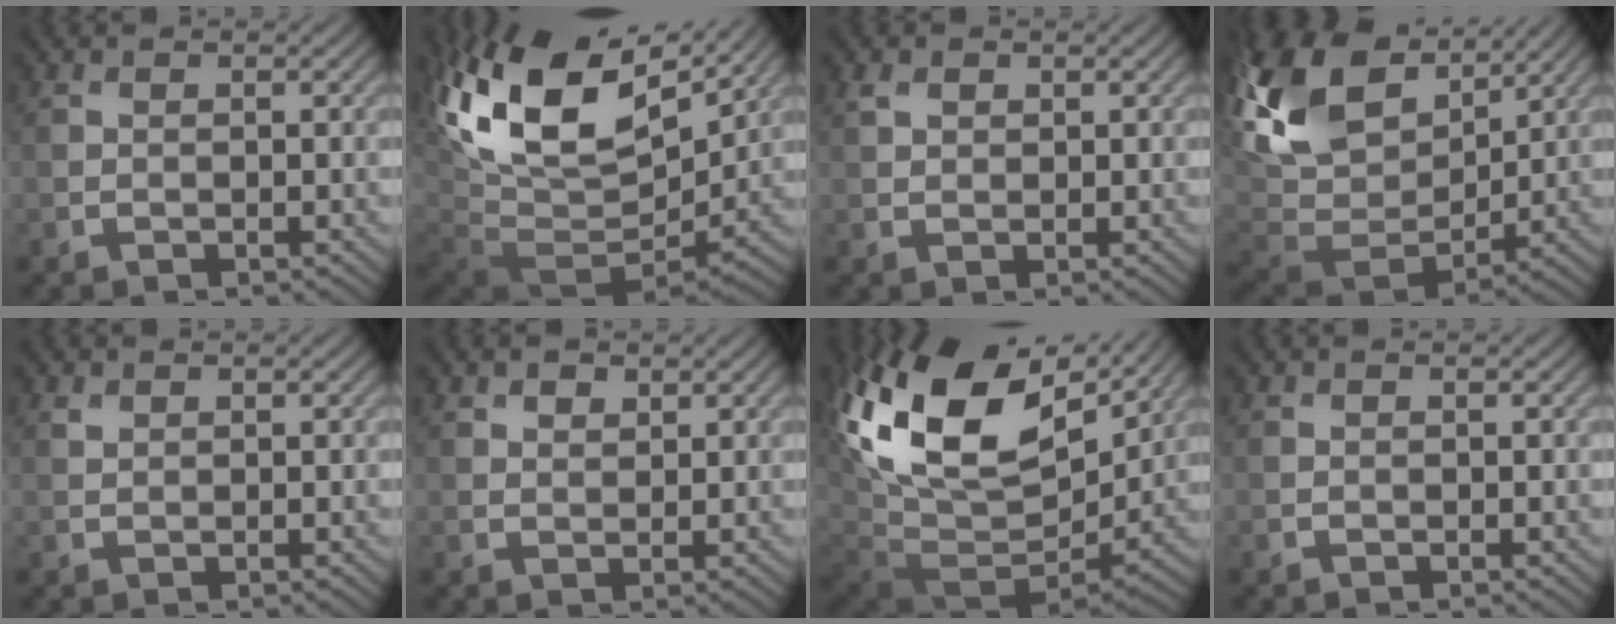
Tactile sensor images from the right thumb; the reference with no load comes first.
{"total": 18.4, "force": [7.2, 10.5, 13.3], "torque": [-0.279, 0.011, 0.150]}
{"total": 1.5, "force": [0.9, 1.0, 0.7], "torque": [-0.017, 0.002, 0.018]}
{"total": 17.2, "force": [9.0, 9.9, 10.9], "torque": [-0.290, 0.037, 0.173]}
{"total": 0.7, "force": [0.5, 0.3, 0.3], "torque": [-0.012, -0.001, 0.013]}
{"total": 1.8, "force": [1.3, 1.0, 0.8], "torque": [-0.016, -0.001, 0.027]}
{"total": 20.2, "force": [8.2, 11.9, 14.1], "torque": [-0.294, 0.011, 0.165]}
{"total": 0.0}